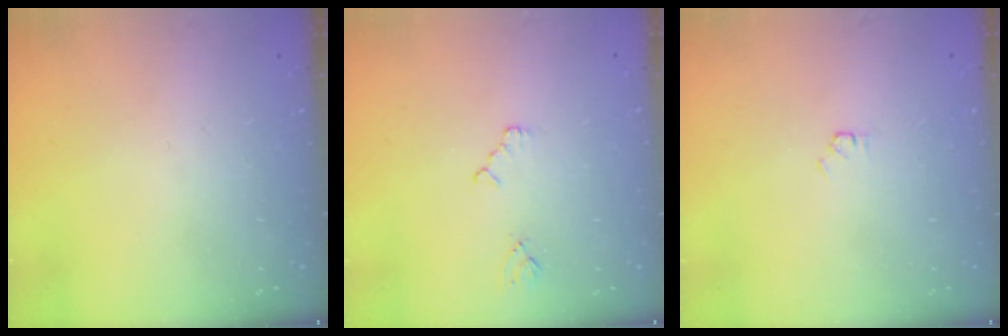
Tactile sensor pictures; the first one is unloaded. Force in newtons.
{"total": 3.6, "press": 3.5, "slide": 0.6}
{"total": 1.5, "press": 1.4, "slide": 0.3}